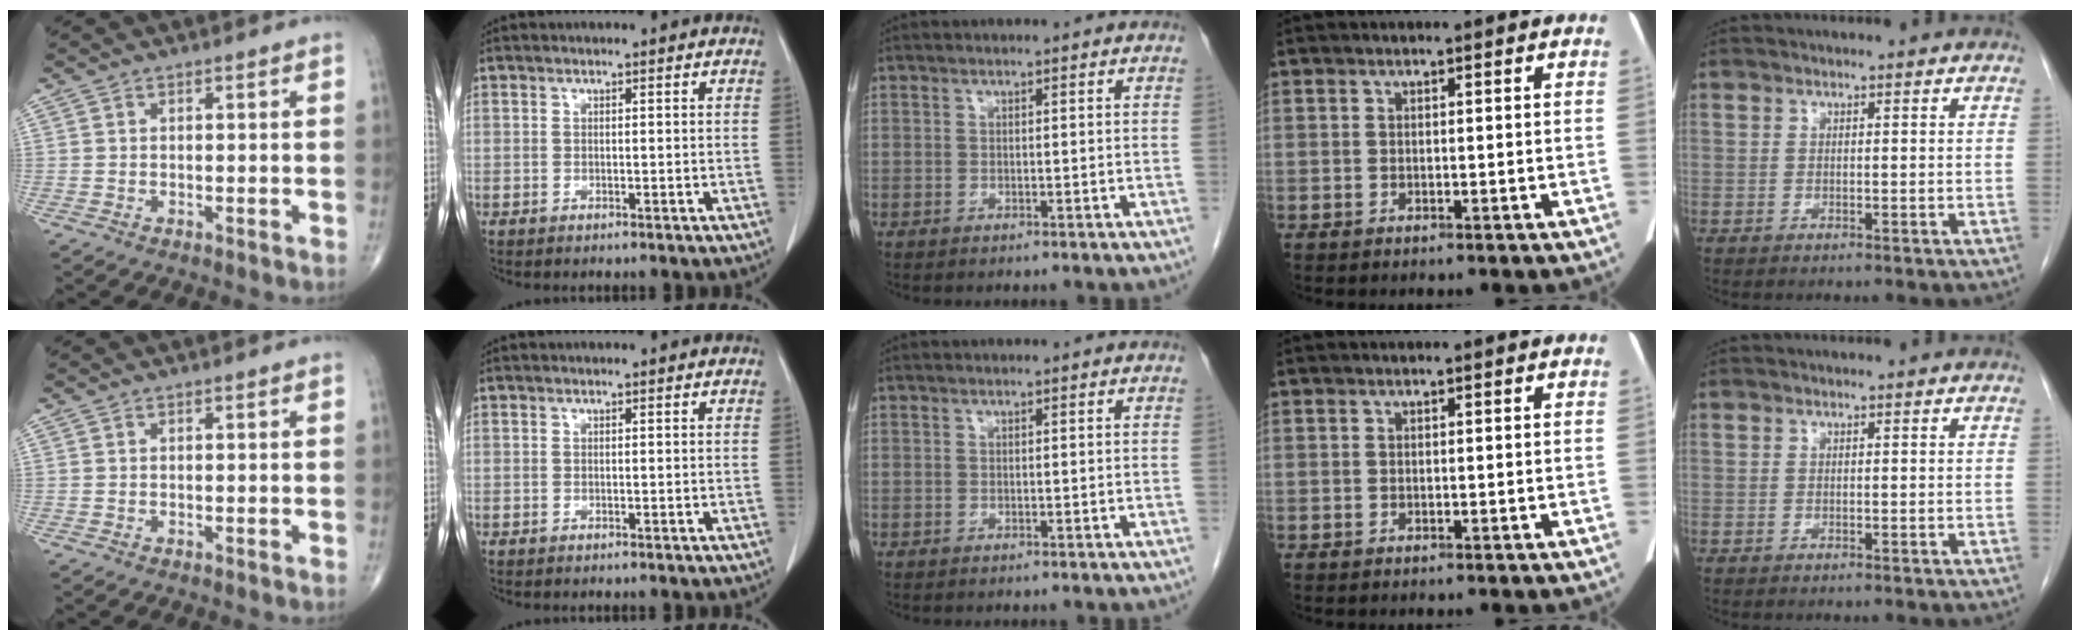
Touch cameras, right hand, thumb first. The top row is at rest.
{}